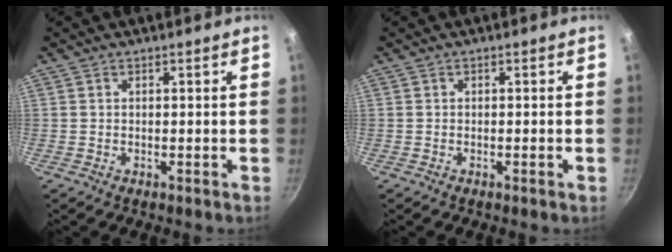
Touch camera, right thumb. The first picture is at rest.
{"total": 0.7, "force": [-0.4, -0.1, 0.5], "torque": [-0.015, 0.003, -0.008]}